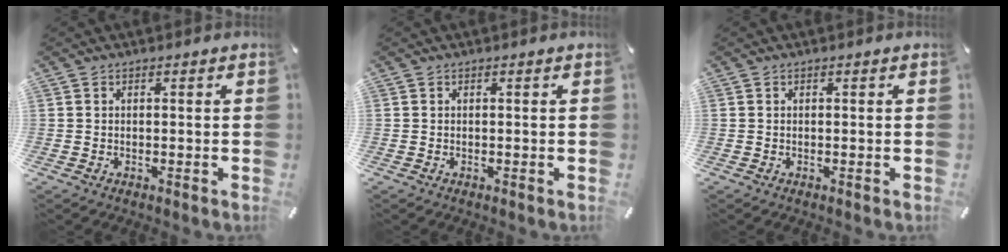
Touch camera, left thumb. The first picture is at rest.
{"total": 0.0}
{"total": 0.0}